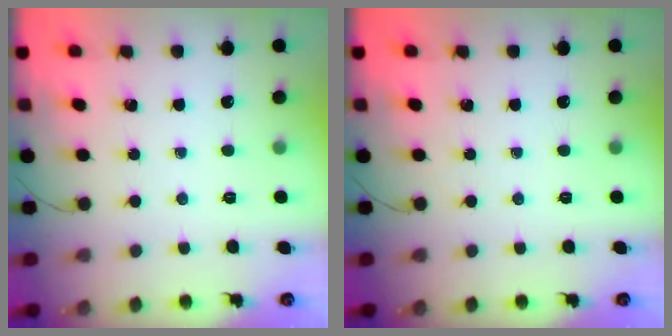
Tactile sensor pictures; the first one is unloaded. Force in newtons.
{"total": 0.0}